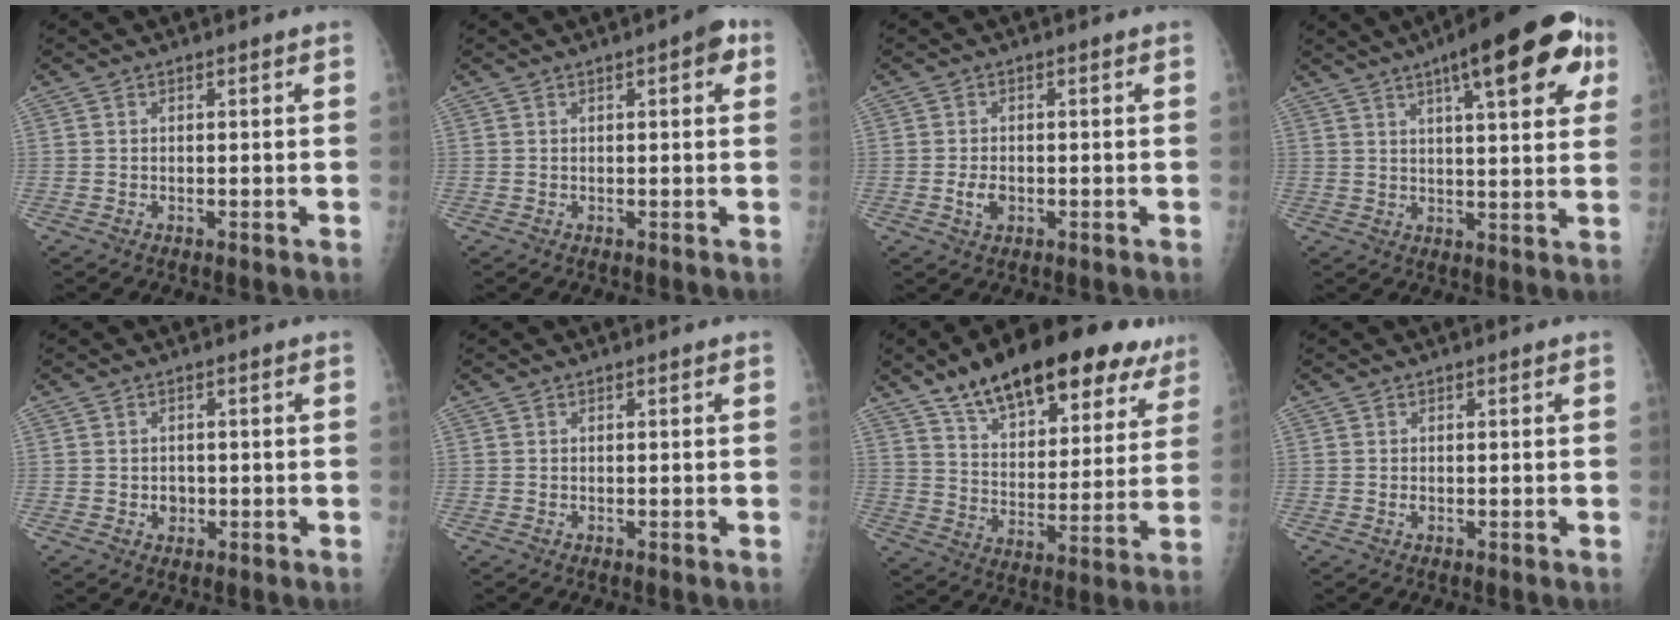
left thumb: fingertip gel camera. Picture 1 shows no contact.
{"total": 3.6, "force": [1.4, 1.3, 3.1], "torque": [-0.031, 0.003, 0.012]}
{"total": 2.7, "force": [-0.7, 1.8, 1.9], "torque": [-0.032, 0.001, -0.010]}
{"total": 18.8, "force": [8.9, 5.4, 15.7], "torque": [-0.194, -0.004, 0.116]}
{"total": 2.1, "force": [-0.4, 1.8, 0.9], "torque": [-0.002, 0.003, -0.003]}
{"total": 0.0}
{"total": 25.3, "force": [16.7, 10.8, 15.7], "torque": [-0.196, -0.039, 0.251]}
{"total": 0.5, "force": [0.0, 0.4, 0.3], "torque": [-0.006, 0.000, -0.001]}